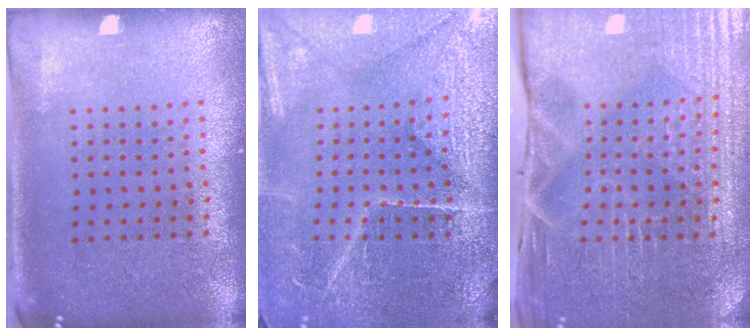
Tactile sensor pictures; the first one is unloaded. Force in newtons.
{"total": 4.2, "press": 3.9, "slide": 1.6}
{"total": 4.0, "press": 4.0, "slide": 0.5}